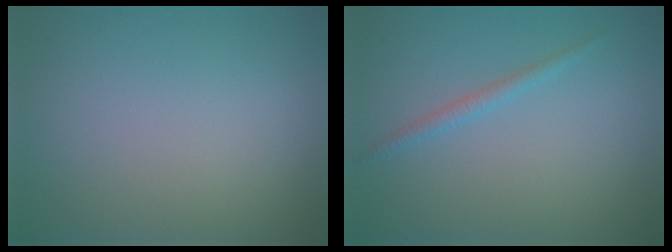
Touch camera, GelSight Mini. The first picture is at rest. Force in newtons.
{"total": 1.1, "press": 1.1, "slide": 0.1}